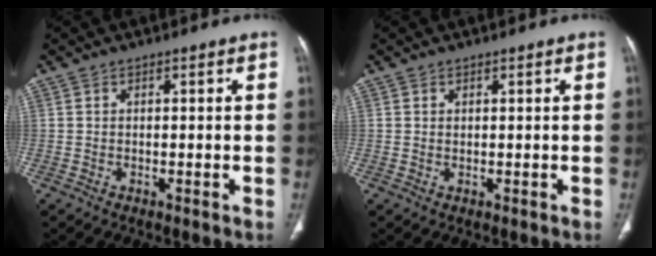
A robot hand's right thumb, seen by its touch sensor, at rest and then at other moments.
{"total": 0.5, "force": [0.2, 0.3, 0.4], "torque": [-0.006, -0.001, 0.004]}